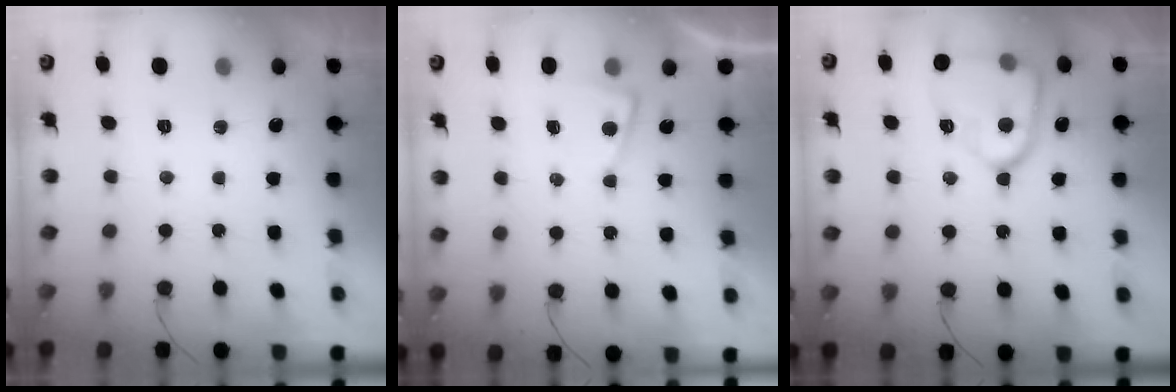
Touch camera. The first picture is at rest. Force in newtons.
{"total": 2.6, "press": 2.6, "slide": 0.4}
{"total": 14.2, "press": 14.1, "slide": 1.2}